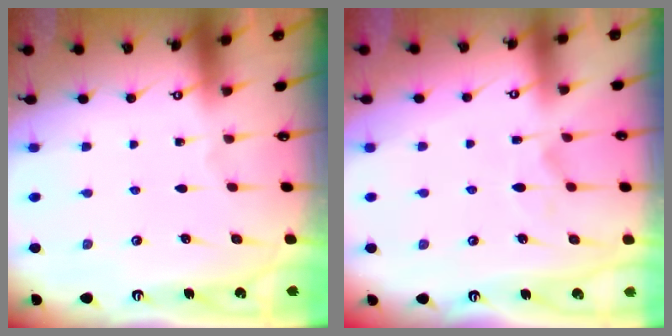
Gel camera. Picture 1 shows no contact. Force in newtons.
{"total": 4.6, "press": 4.4, "slide": 1.3}